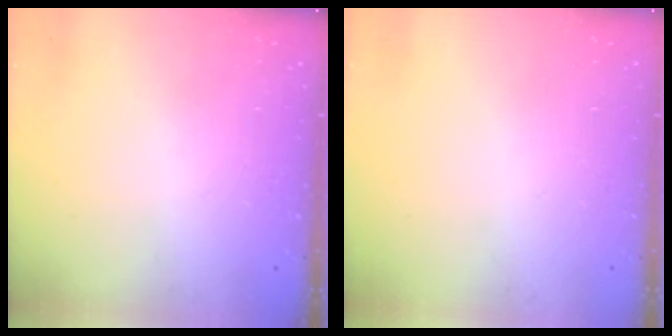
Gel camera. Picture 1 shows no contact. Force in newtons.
{"total": 0.0}